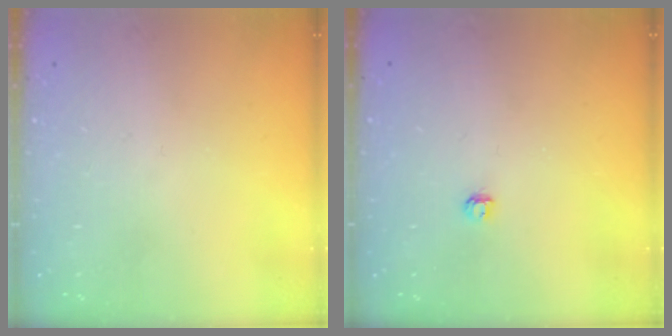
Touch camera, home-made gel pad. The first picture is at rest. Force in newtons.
{"total": 2.9, "press": 2.9, "slide": 0.3}